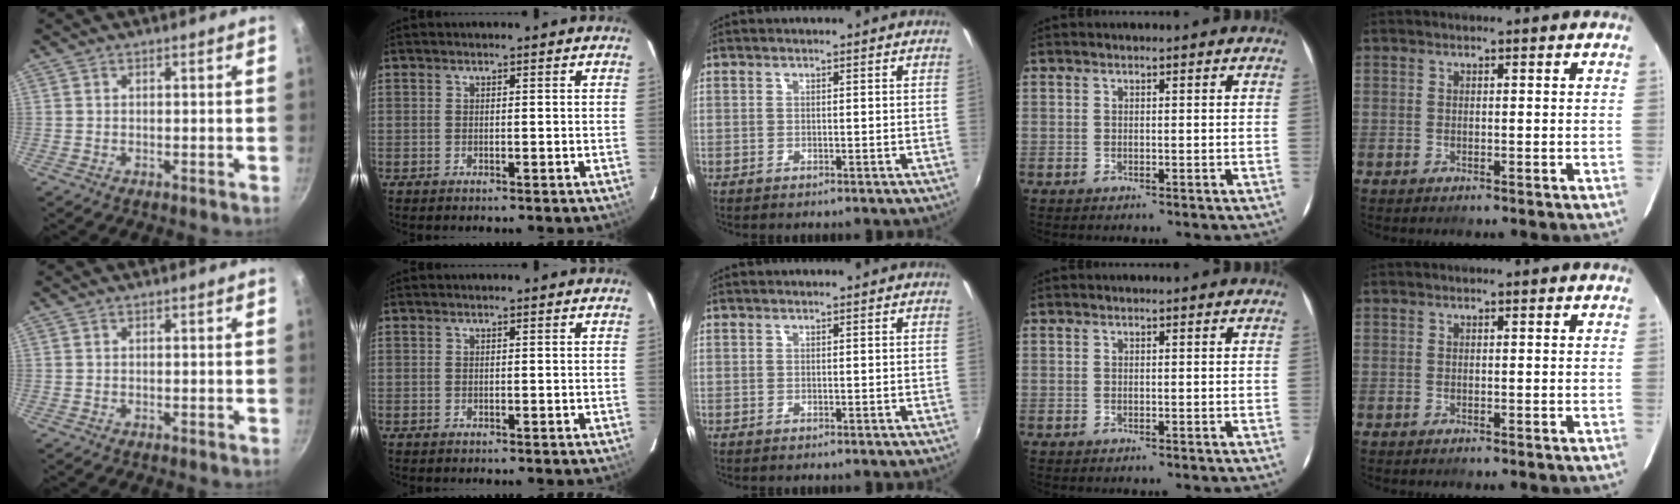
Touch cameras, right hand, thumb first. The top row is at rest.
{}